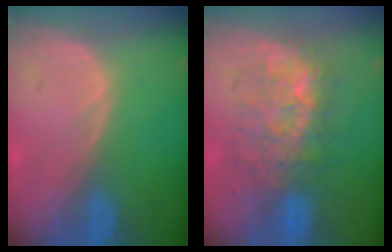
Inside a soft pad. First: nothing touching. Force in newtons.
{"total": 8.5, "press": 8.5, "slide": 0.3}